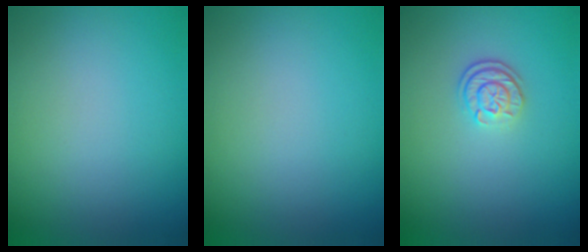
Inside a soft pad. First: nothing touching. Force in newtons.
{"total": 0.0}
{"total": 2.4, "press": 1.9, "slide": 1.5}